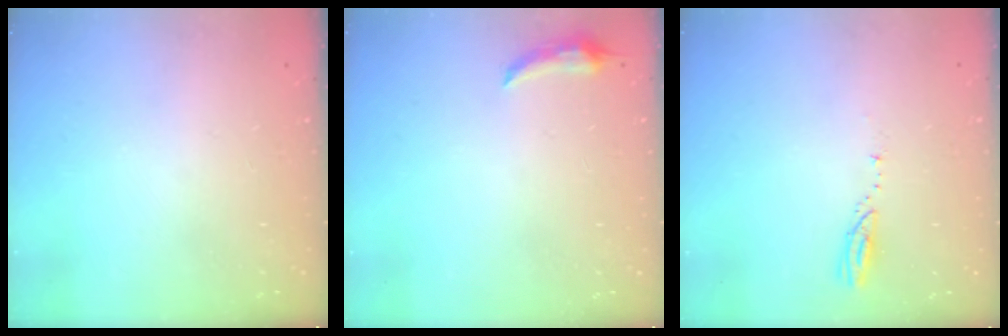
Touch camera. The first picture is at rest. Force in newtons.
{"total": 5.4, "press": 4.6, "slide": 2.8}
{"total": 3.1, "press": 3.1, "slide": 0.2}